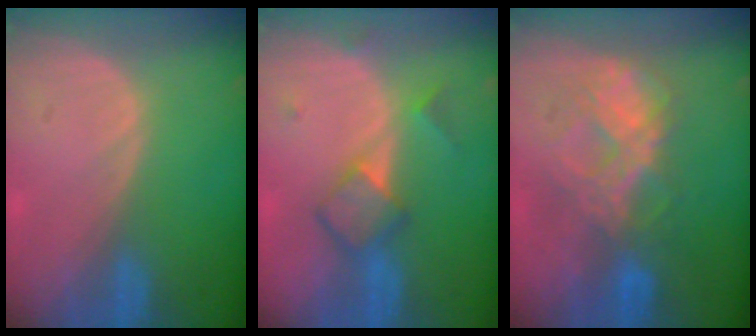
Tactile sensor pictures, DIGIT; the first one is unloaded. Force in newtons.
{"total": 5.0, "press": 5.0, "slide": 0.5}
{"total": 8.0, "press": 7.4, "slide": 2.9}